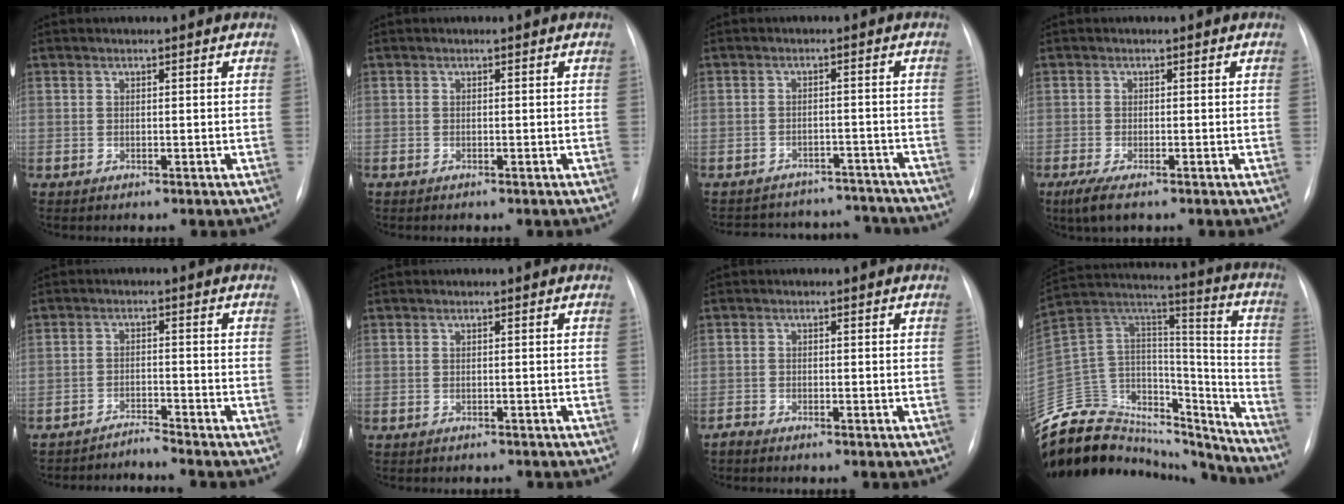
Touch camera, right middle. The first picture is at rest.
{"total": 0.0}
{"total": 13.6, "force": [-12.7, 4.5, 1.7], "torque": [-0.028, 0.029, -0.154]}
{"total": 3.8, "force": [-2.4, 0.8, 2.8], "torque": [-0.061, -0.012, -0.043]}
{"total": 3.7, "force": [-3.3, -1.6, -0.6], "torque": [0.012, -0.014, -0.056]}
{"total": 3.3, "force": [-3.0, 1.1, 0.9], "torque": [-0.011, -0.003, -0.033]}
{"total": 1.3, "force": [-1.3, 0.1, 0.3], "torque": [-0.009, -0.004, -0.022]}
{"total": 30.9, "force": [-28.3, 9.3, 8.4], "torque": [-0.173, 0.037, -0.436]}